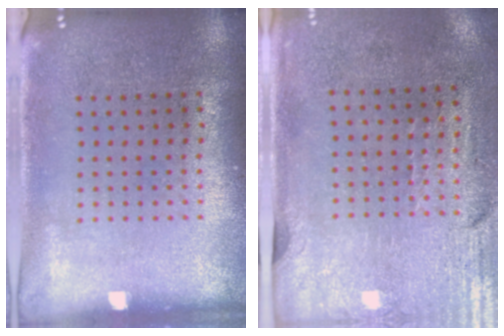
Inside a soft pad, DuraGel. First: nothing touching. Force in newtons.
{"total": 3.0, "press": 2.5, "slide": 1.6}